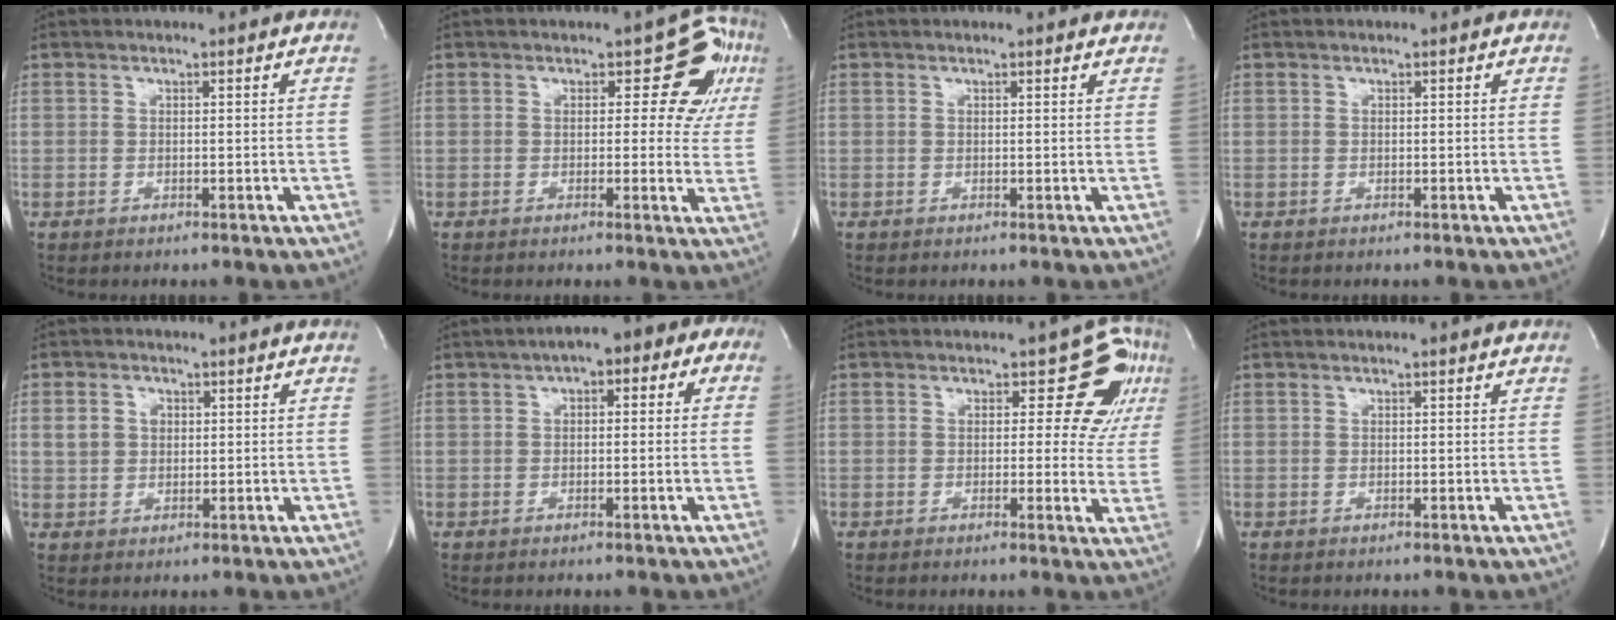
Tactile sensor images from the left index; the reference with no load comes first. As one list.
[{"total": 7.8, "force": [2.5, 4.3, 6.0], "torque": [-0.041, 0.024, 0.020]}, {"total": 1.8, "force": [1.7, 0.4, 0.5], "torque": [-0.016, 0.009, 0.012]}, {"total": 0.0}, {"total": 3.6, "force": [1.1, 3.0, 1.6], "torque": [-0.033, 0.012, 0.025]}, {"total": 7.8, "force": [2.4, 3.5, 6.6], "torque": [-0.074, 0.046, 0.020]}, {"total": 8.6, "force": [3.1, 4.8, 6.4], "torque": [-0.046, 0.016, 0.025]}, {"total": 0.6, "force": [0.5, 0.0, 0.2], "torque": [-0.009, -0.001, 0.007]}]